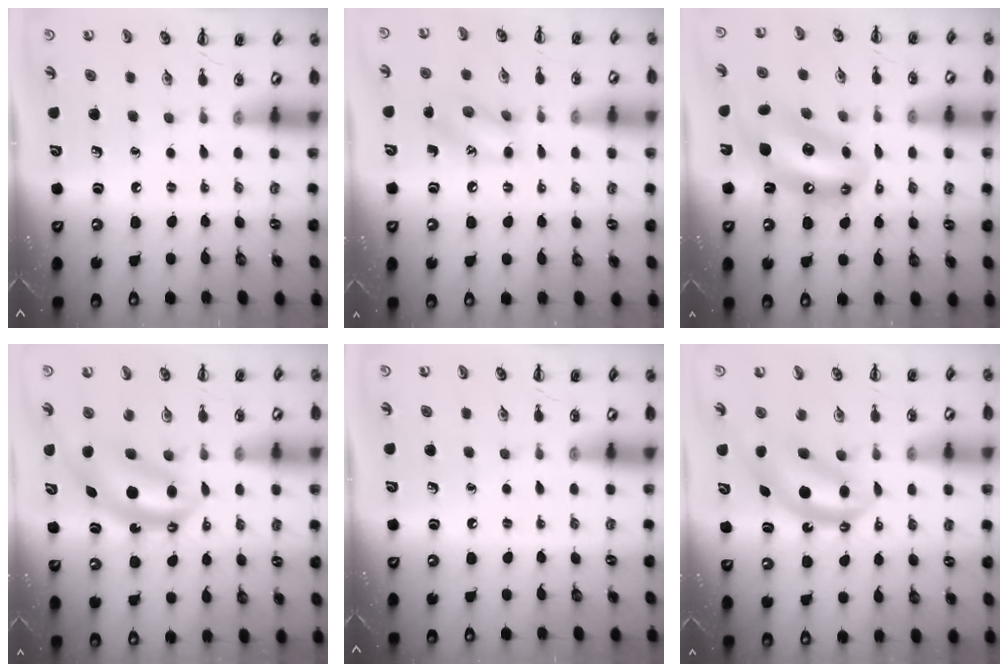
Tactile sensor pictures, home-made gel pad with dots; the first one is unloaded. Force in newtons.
{"total": 10.8, "press": 10.7, "slide": 1.6}
{"total": 13.0, "press": 12.4, "slide": 3.9}
{"total": 6.7, "press": 6.6, "slide": 1.2}
{"total": 0.0}
{"total": 7.8, "press": 7.7, "slide": 1.3}